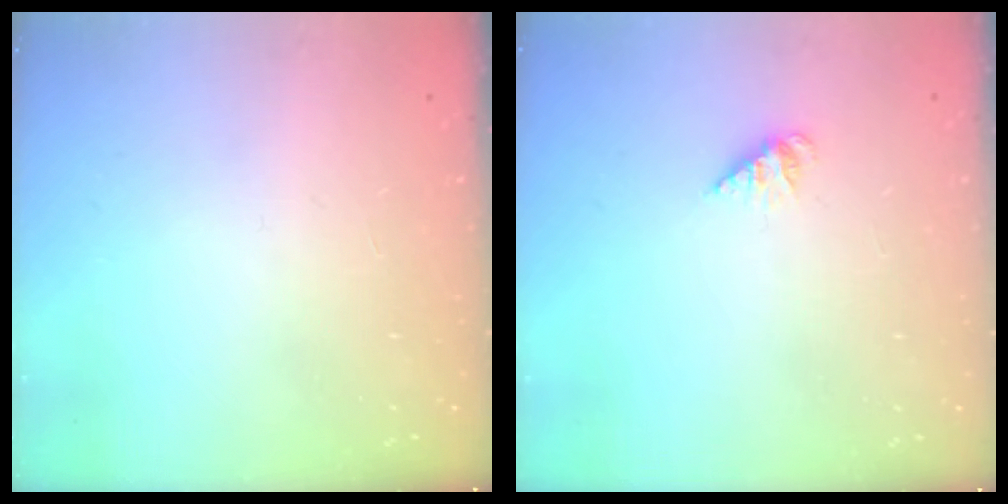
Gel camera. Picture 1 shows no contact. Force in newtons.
{"total": 1.2, "press": 1.2, "slide": 0.1}